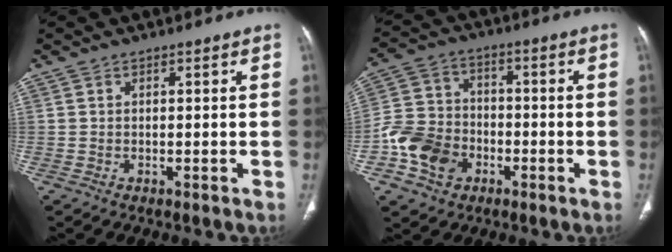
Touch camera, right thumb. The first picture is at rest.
{"total": 11.1, "force": [-4.2, 8.9, 5.1], "torque": [-0.074, 0.023, -0.081]}